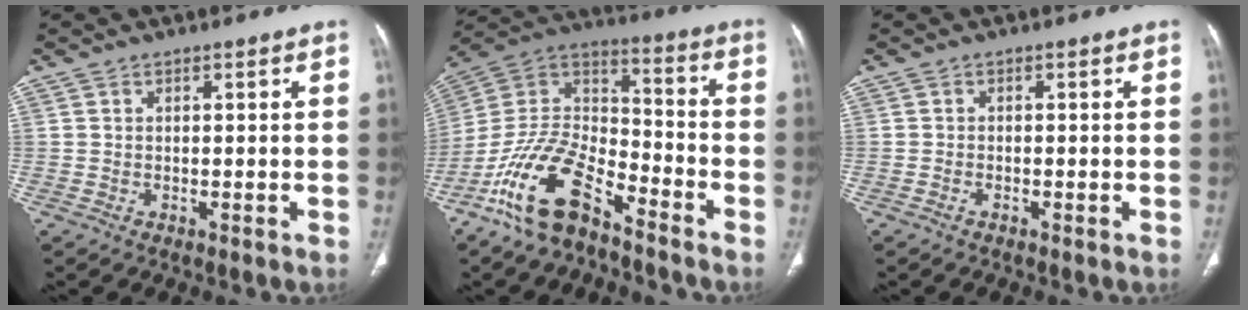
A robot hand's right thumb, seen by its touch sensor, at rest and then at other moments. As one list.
[{"total": 16.5, "force": [-11.2, 6.8, 10.0], "torque": [-0.180, 0.077, -0.216]}, {"total": 0.6, "force": [-0.4, 0.2, 0.3], "torque": [-0.009, 0.003, -0.008]}]